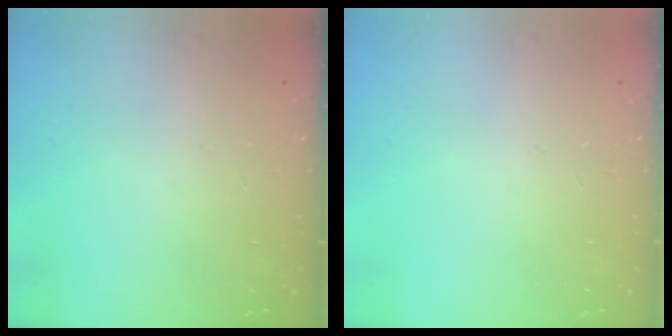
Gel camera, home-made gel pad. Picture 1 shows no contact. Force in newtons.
{"total": 0.0}